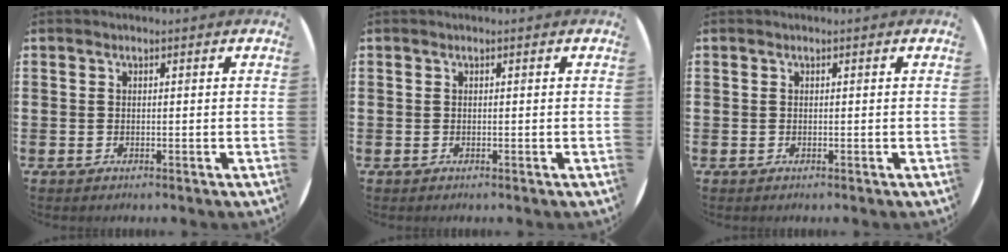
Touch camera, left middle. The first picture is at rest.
{"total": 0.0}
{"total": 0.0}